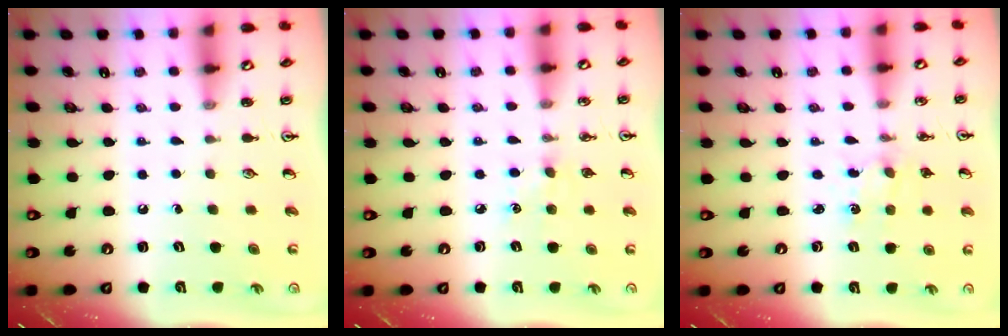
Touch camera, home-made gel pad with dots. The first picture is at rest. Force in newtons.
{"total": 4.9, "press": 4.8, "slide": 0.7}
{"total": 1.9, "press": 1.9, "slide": 0.3}